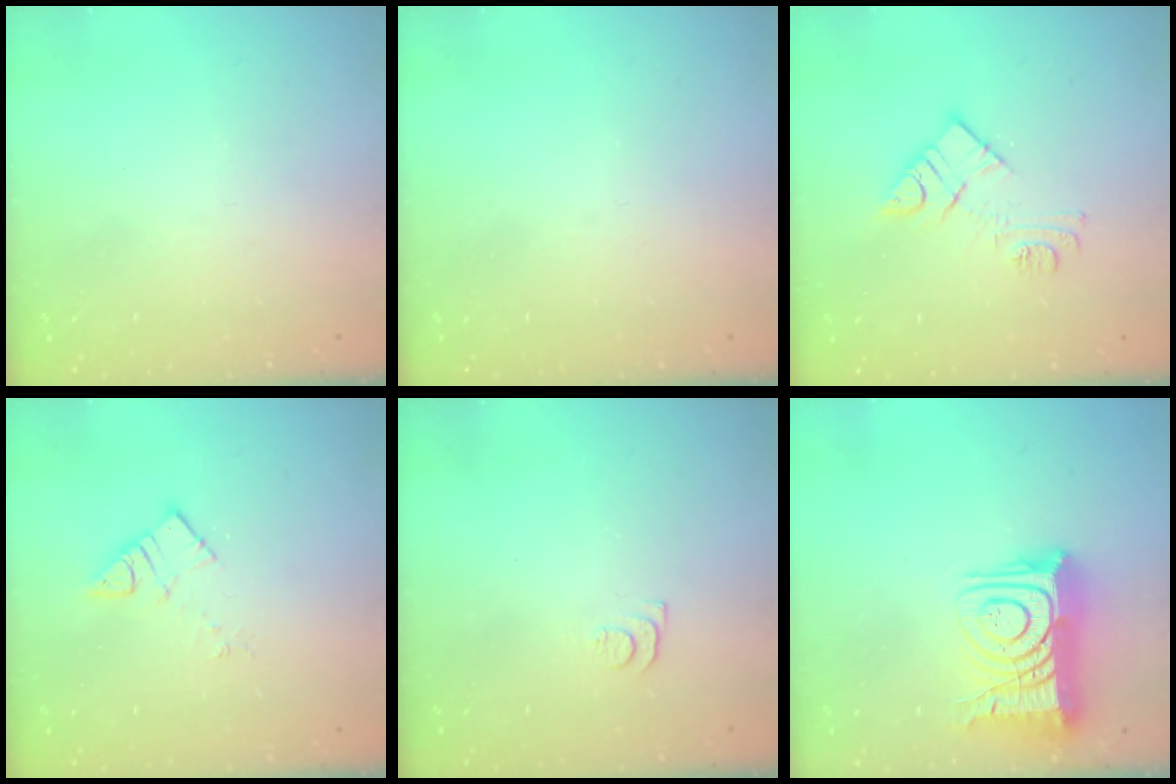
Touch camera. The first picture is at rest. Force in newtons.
{"total": 0.0}
{"total": 11.0, "press": 11.0, "slide": 0.6}
{"total": 5.8, "press": 5.8, "slide": 0.0}
{"total": 4.3, "press": 4.3, "slide": 0.6}
{"total": 16.5, "press": 16.4, "slide": 1.5}